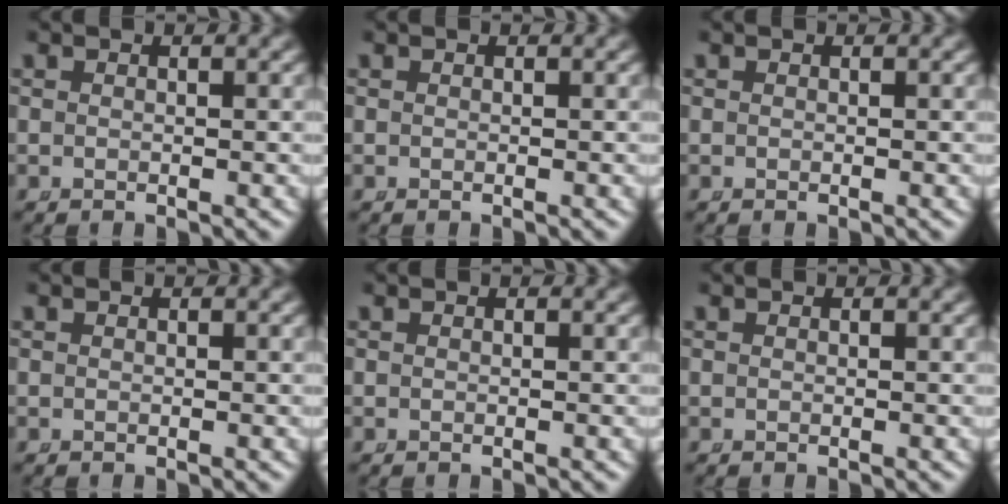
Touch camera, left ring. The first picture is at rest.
{"total": 0.0}
{"total": 0.0}
{"total": 0.0}
{"total": 0.0}
{"total": 0.0}